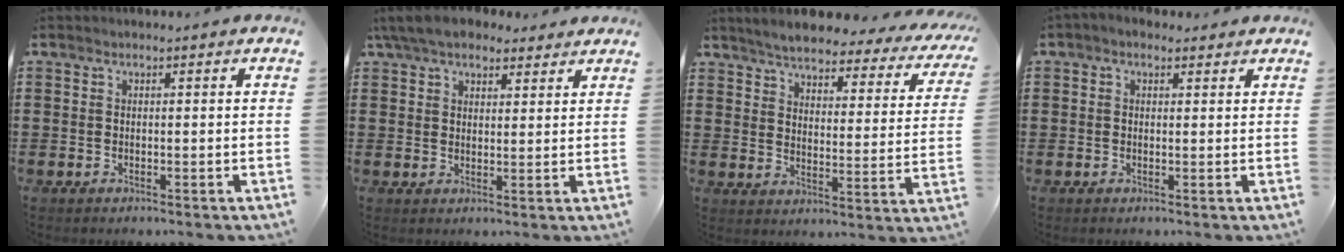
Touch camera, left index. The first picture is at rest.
{"total": 5.8, "force": [4.9, 2.2, 2.1], "torque": [-0.060, -0.002, 0.093]}
{"total": 4.5, "force": [4.3, 0.2, 1.3], "torque": [-0.050, -0.033, 0.068]}
{"total": 1.4, "force": [0.7, 1.0, 0.6], "torque": [-0.015, 0.007, 0.013]}